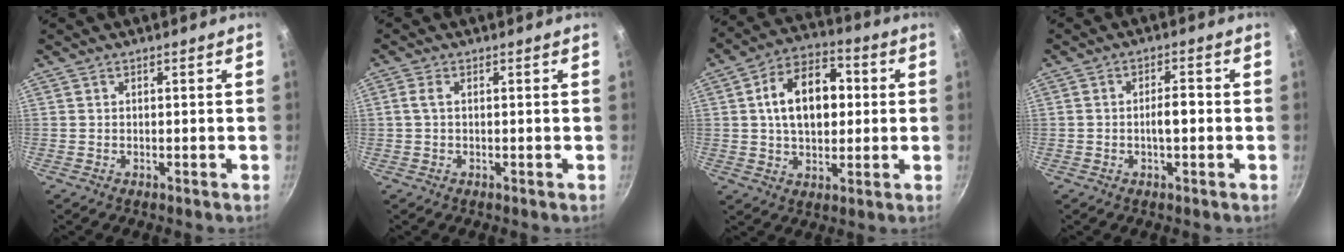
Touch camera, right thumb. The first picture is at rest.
{"total": 1.8, "force": [0.2, 1.0, 1.5], "torque": [-0.038, 0.006, 0.003]}
{"total": 15.1, "force": [1.9, 9.8, 11.3], "torque": [-0.148, 0.021, 0.019]}
{"total": 4.0, "force": [-0.7, 1.6, 3.6], "torque": [-0.049, 0.017, -0.012]}